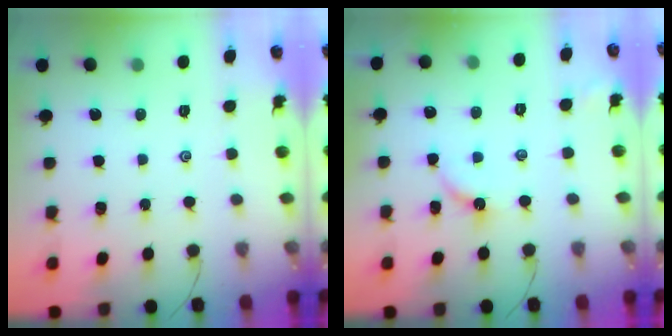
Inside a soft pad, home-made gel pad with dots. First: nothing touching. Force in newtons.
{"total": 5.0, "press": 5.0, "slide": 0.6}